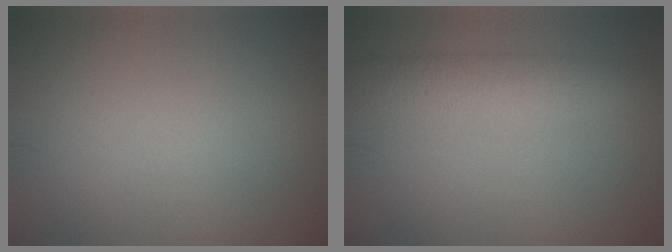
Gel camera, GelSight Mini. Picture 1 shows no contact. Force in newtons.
{"total": 3.5, "press": 3.5, "slide": 0.2}